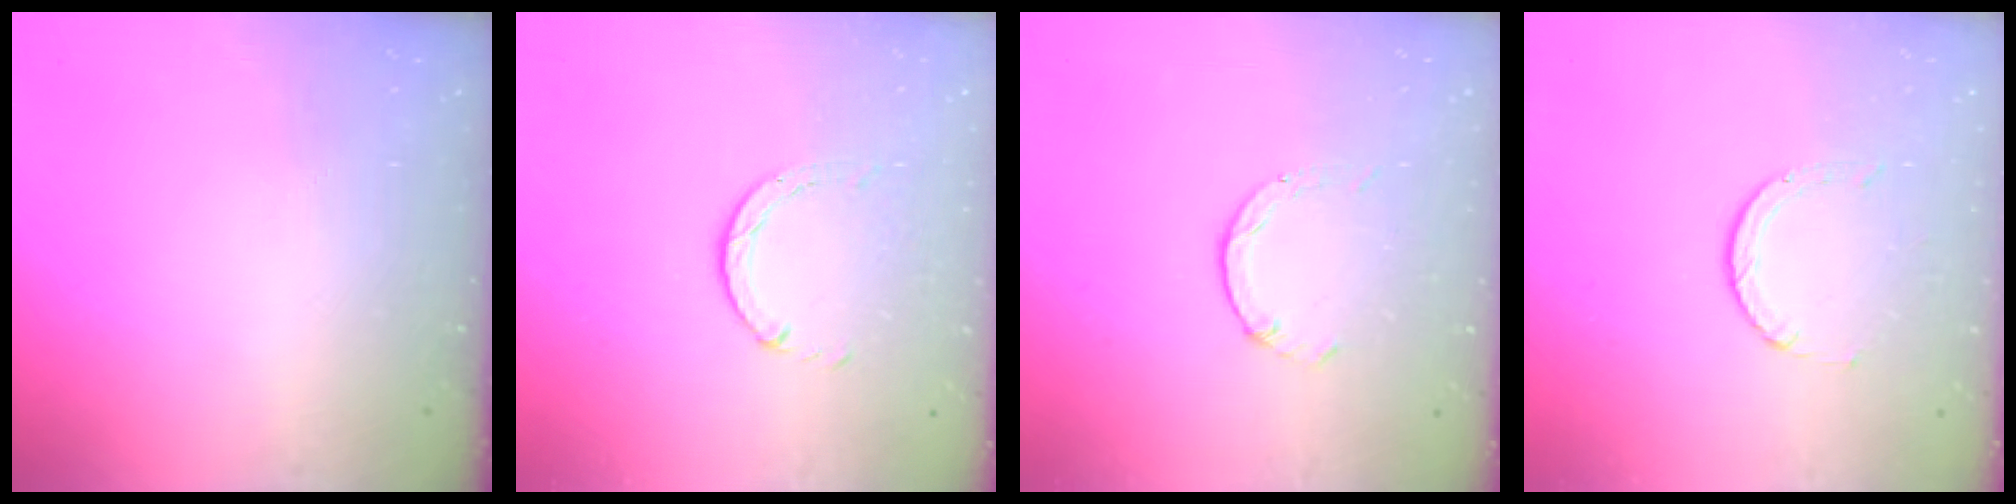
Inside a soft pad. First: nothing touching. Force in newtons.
{"total": 3.2, "press": 3.2, "slide": 0.5}
{"total": 0.5, "press": 0.5, "slide": 0.1}
{"total": 2.0, "press": 2.0, "slide": 0.2}